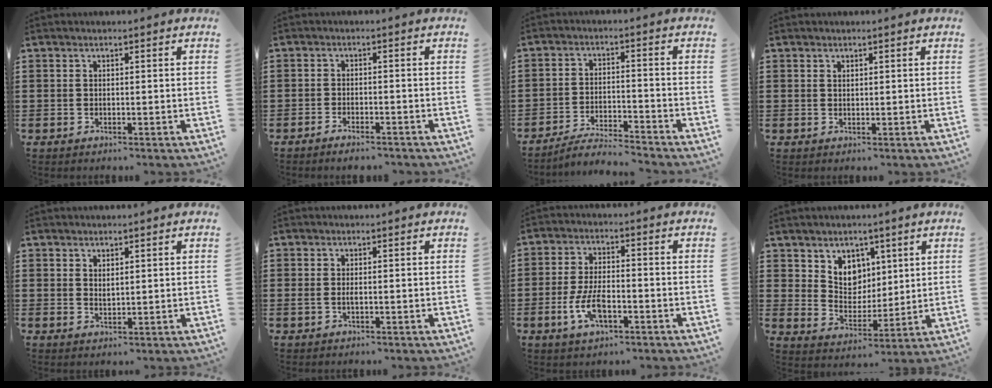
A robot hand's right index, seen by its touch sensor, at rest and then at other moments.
{"total": 1.9, "force": [-1.9, 0.0, 0.5], "torque": [-0.012, -0.001, -0.036]}
{"total": 4.6, "force": [-4.5, -0.1, 1.0], "torque": [-0.026, -0.002, -0.092]}
{"total": 0.7, "force": [0.5, 0.4, 0.1], "torque": [-0.004, 0.001, 0.010]}
{"total": 1.3, "force": [1.2, 0.5, 0.4], "torque": [-0.008, 0.002, 0.022]}
{"total": 1.1, "force": [-0.1, 0.4, 1.1], "torque": [-0.028, -0.002, -0.005]}
{"total": 6.4, "force": [-2.2, 3.0, 5.2], "torque": [-0.120, 0.000, -0.045]}
{"total": 6.5, "force": [4.0, 5.0, 1.1], "torque": [-0.045, -0.010, 0.074]}